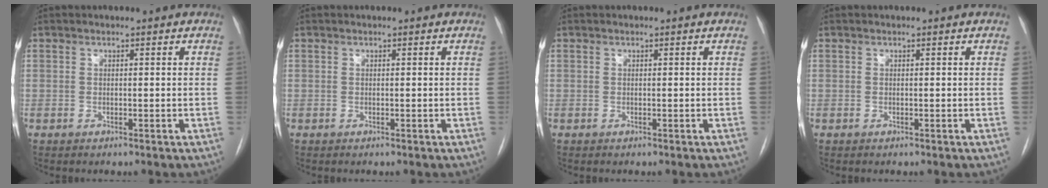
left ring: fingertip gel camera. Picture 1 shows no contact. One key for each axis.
{"total": 0.0}
{"total": 0.0}
{"total": 0.0}